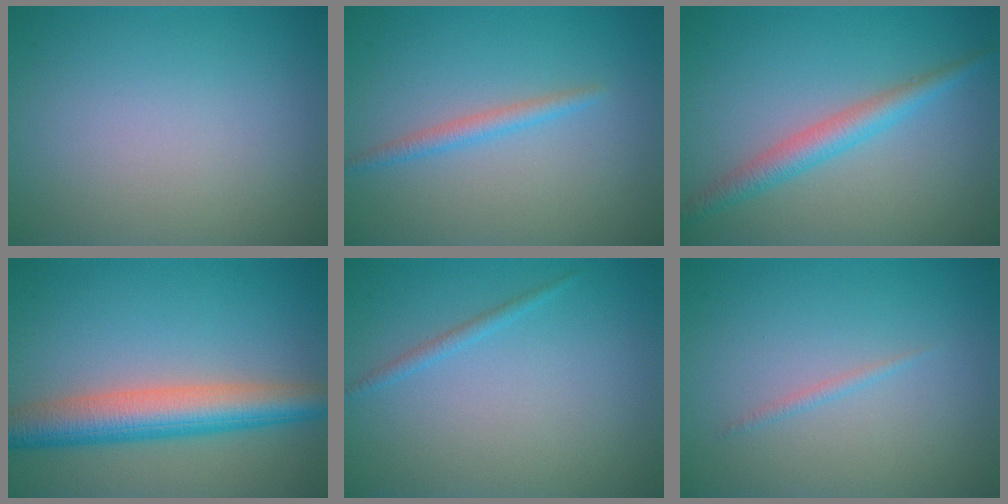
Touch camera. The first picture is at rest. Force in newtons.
{"total": 1.6, "press": 1.6, "slide": 0.0}
{"total": 3.0, "press": 3.0, "slide": 0.0}
{"total": 6.7, "press": 6.7, "slide": 0.1}
{"total": 0.9, "press": 0.9, "slide": 0.1}
{"total": 0.6, "press": 0.6, "slide": 0.1}